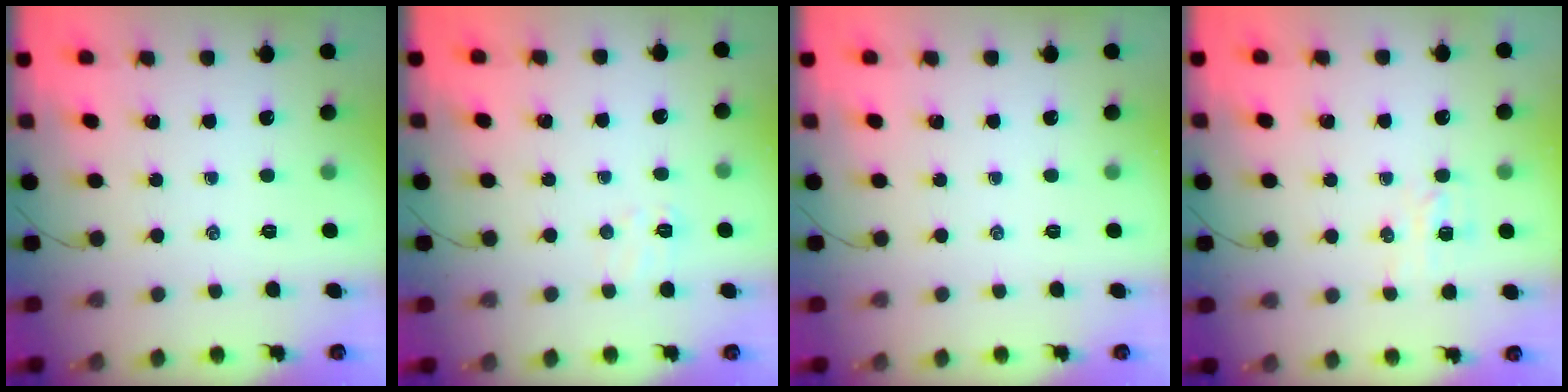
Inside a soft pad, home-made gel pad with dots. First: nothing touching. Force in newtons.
{"total": 5.4, "press": 5.2, "slide": 1.4}
{"total": 0.0}
{"total": 3.8, "press": 3.7, "slide": 0.9}